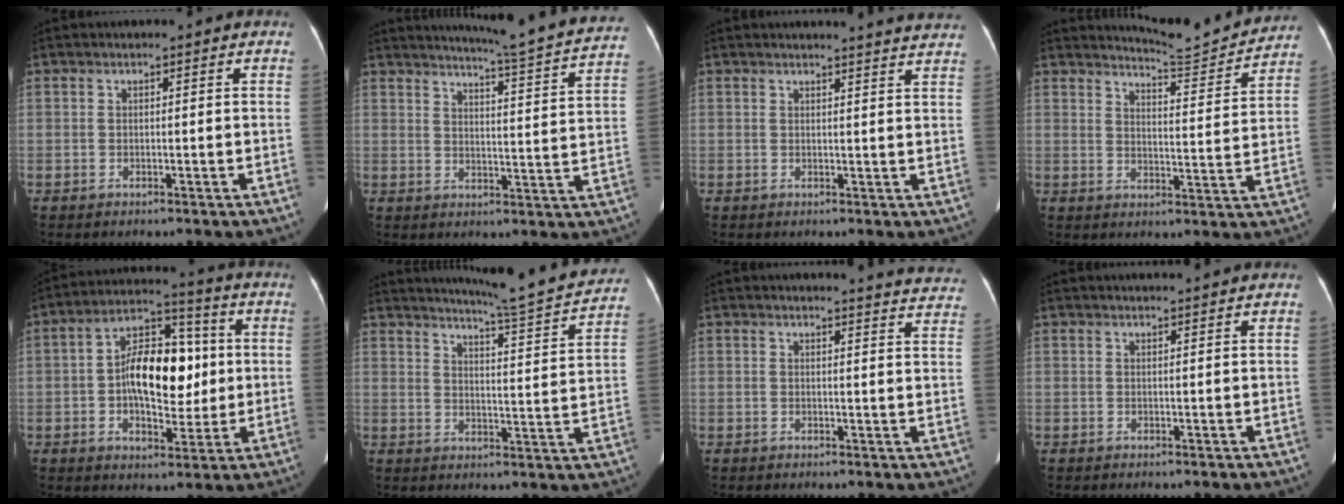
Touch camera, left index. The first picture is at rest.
{"total": 18.6, "force": [17.3, -1.1, 6.7], "torque": [-0.109, -0.068, 0.205]}
{"total": 8.9, "force": [8.7, -0.1, 1.9], "torque": [-0.017, -0.025, 0.074]}
{"total": 10.0, "force": [9.9, -0.4, 1.0], "torque": [-0.024, -0.024, 0.133]}
{"total": 12.8, "force": [0.2, 6.5, 11.0], "torque": [-0.191, 0.028, 0.008]}
{"total": 15.5, "force": [14.6, -0.6, 5.2], "torque": [-0.087, -0.039, 0.185]}
{"total": 11.8, "force": [11.6, 0.9, 1.7], "torque": [0.006, -0.065, 0.093]}
{"total": 2.1, "force": [2.0, -0.3, 0.6], "torque": [-0.007, 0.014, 0.033]}